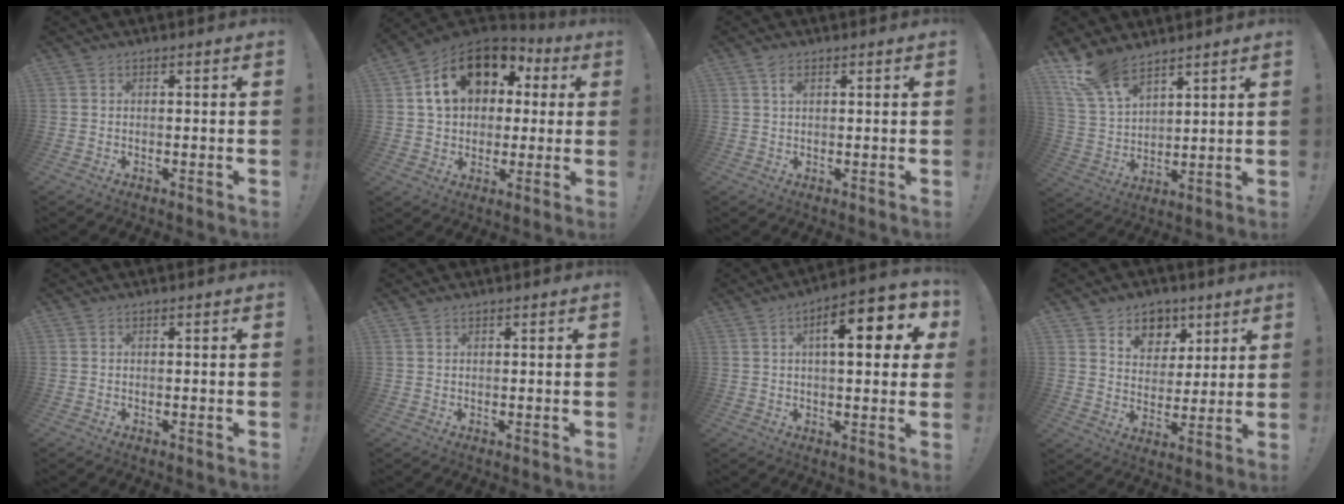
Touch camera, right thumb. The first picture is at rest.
{"total": 18.1, "force": [6.3, 13.0, 11.0], "torque": [-0.170, -0.006, 0.123]}
{"total": 2.0, "force": [1.1, 0.9, 1.4], "torque": [-0.016, -0.005, 0.017]}
{"total": 12.2, "force": [9.6, 5.2, 5.3], "torque": [-0.113, -0.057, 0.186]}
{"total": 0.0}
{"total": 0.9, "force": [0.7, 0.2, 0.4], "torque": [-0.009, 0.000, 0.014]}
{"total": 13.0, "force": [3.8, 4.5, 11.5], "torque": [-0.154, -0.009, 0.051]}
{"total": 9.6, "force": [5.5, 7.6, 2.3], "torque": [-0.026, -0.039, 0.108]}